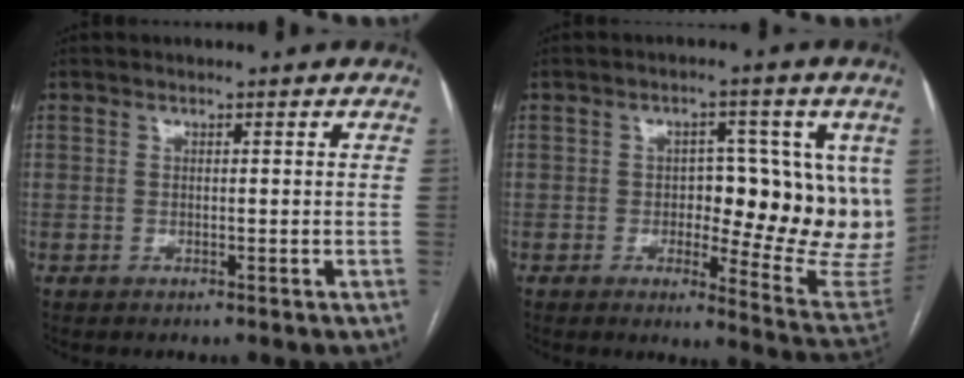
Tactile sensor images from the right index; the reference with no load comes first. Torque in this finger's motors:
{"motor_torque": [0.55, 0.25, 0.19, 0.06]}